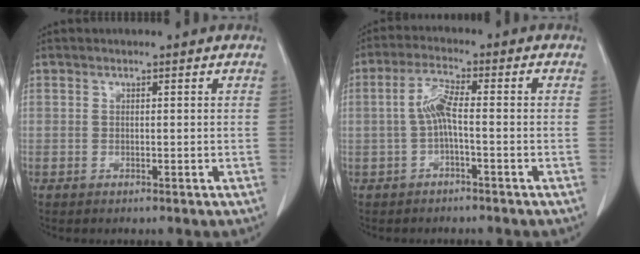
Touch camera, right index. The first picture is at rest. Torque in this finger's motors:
{"motor_torque": [0.38, -0.17, 0.21, 0.04]}